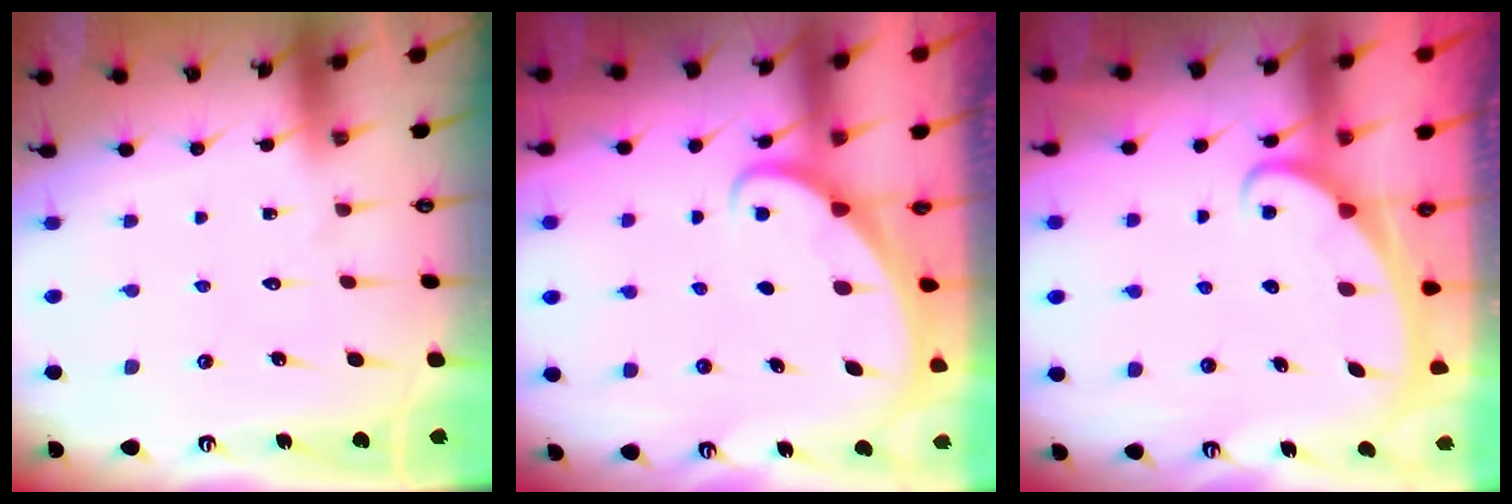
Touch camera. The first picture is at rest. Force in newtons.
{"total": 1.9, "press": 1.9, "slide": 0.1}
{"total": 2.4, "press": 2.3, "slide": 0.3}